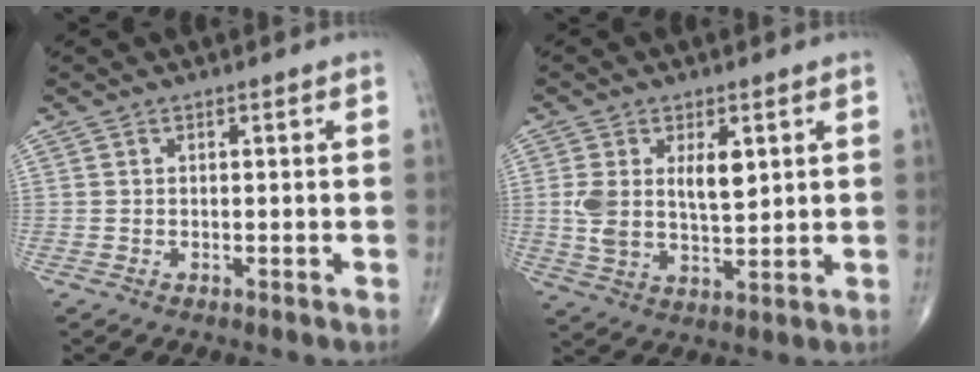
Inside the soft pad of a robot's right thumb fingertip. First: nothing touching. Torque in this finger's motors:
{"motor_torque": [0.32, 0.37, 0.21, 0.15, 0.03]}